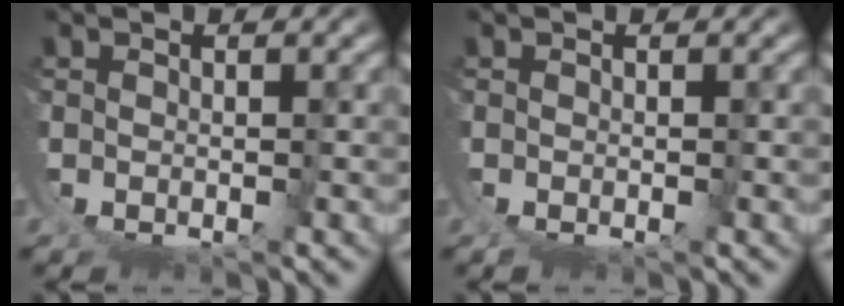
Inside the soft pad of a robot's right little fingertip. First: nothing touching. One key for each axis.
{"total": 0.8, "fx": -0.4, "fy": -0.7, "fz": 0.0, "tx": 0.006, "ty": -0.003, "tz": -0.005}